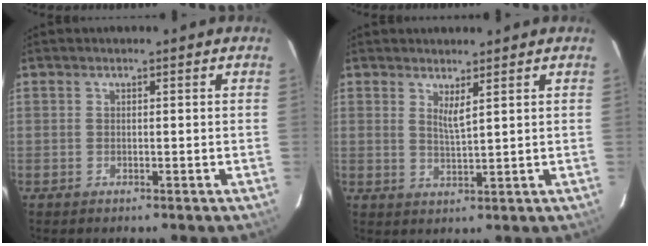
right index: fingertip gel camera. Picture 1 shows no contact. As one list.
[{"total": 1.8, "force": [1.2, 0.2, 1.3], "torque": [-0.023, -0.003, 0.020]}]